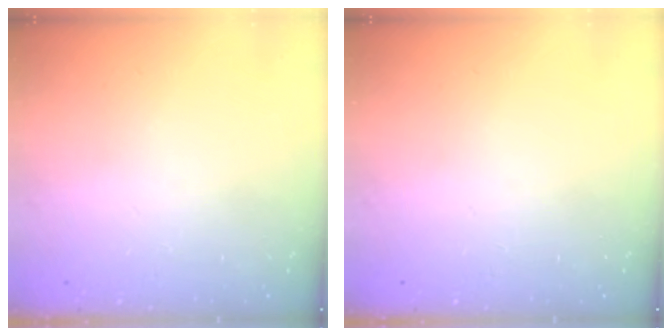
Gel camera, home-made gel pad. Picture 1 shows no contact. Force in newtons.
{"total": 0.0}